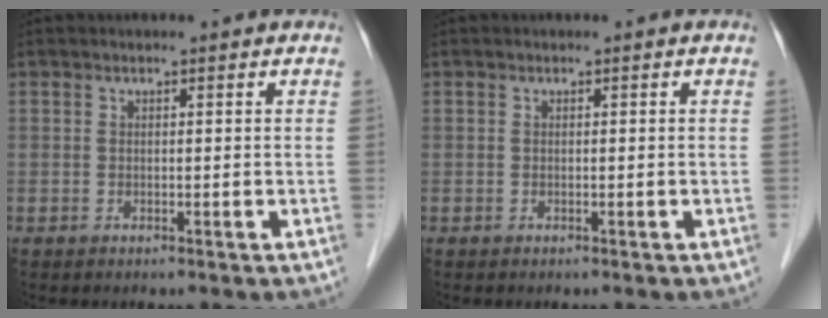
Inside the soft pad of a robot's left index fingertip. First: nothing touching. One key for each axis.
{"total": 0.0}